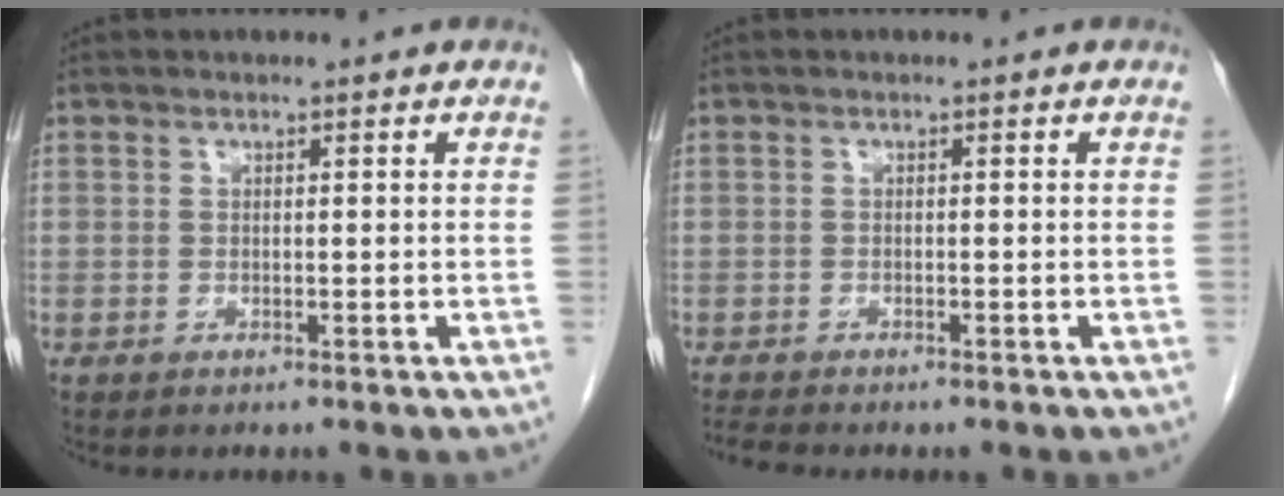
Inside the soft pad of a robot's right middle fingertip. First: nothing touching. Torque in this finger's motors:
{"motor_torque": [0.14, -0.06, -0.02, 0.00]}